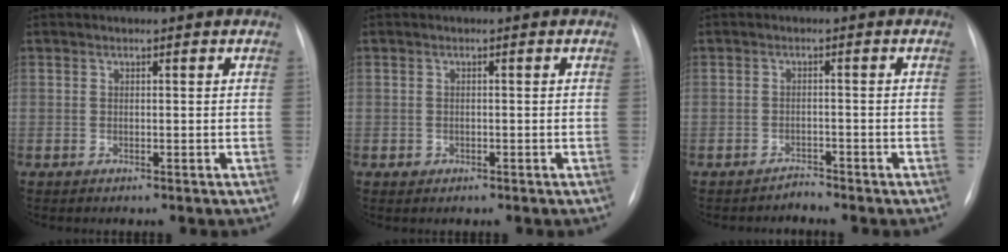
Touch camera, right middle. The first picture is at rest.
{"total": 0.7, "force": [-0.3, 0.6, 0.2], "torque": [-0.003, 0.002, -0.004]}
{"total": 1.5, "force": [-1.5, 0.0, -0.4], "torque": [0.012, -0.006, -0.022]}